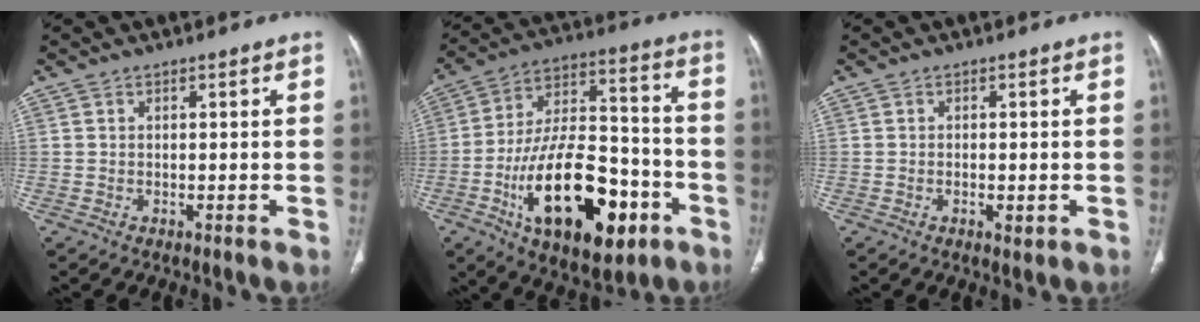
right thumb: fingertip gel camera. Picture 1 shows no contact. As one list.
[{"total": 25.4, "force": [-9.9, 12.3, 19.9], "torque": [-0.322, 0.047, -0.150]}, {"total": 1.8, "force": [-0.6, 0.8, 1.5], "torque": [-0.026, -0.001, -0.007]}]